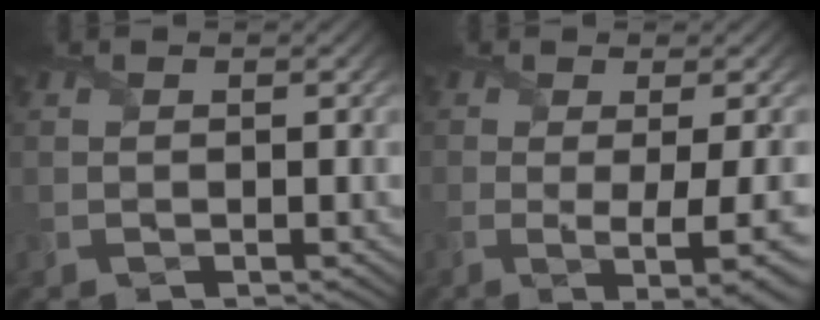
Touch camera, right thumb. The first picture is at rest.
{"total": 5.7, "force": [-1.5, 0.8, 5.5], "torque": [-0.088, -0.016, -0.016]}